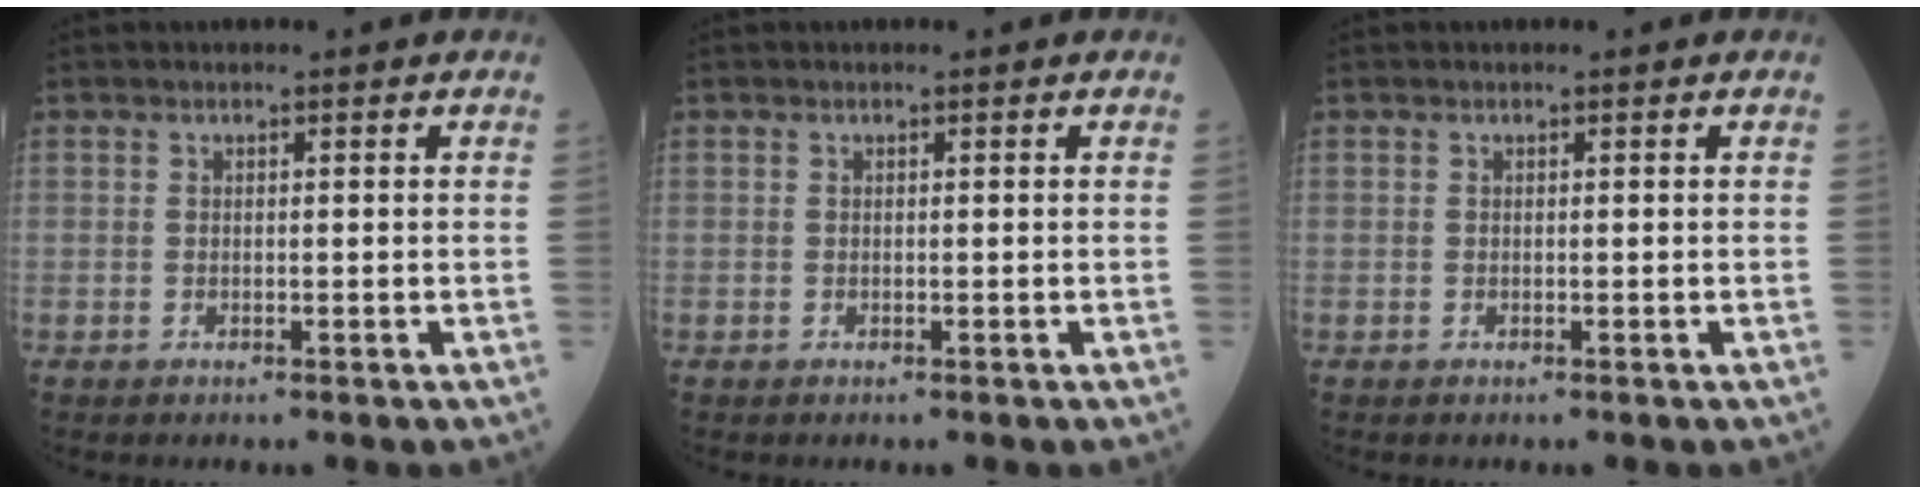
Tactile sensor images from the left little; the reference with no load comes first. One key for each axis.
{"total": 0.0}
{"total": 0.0}